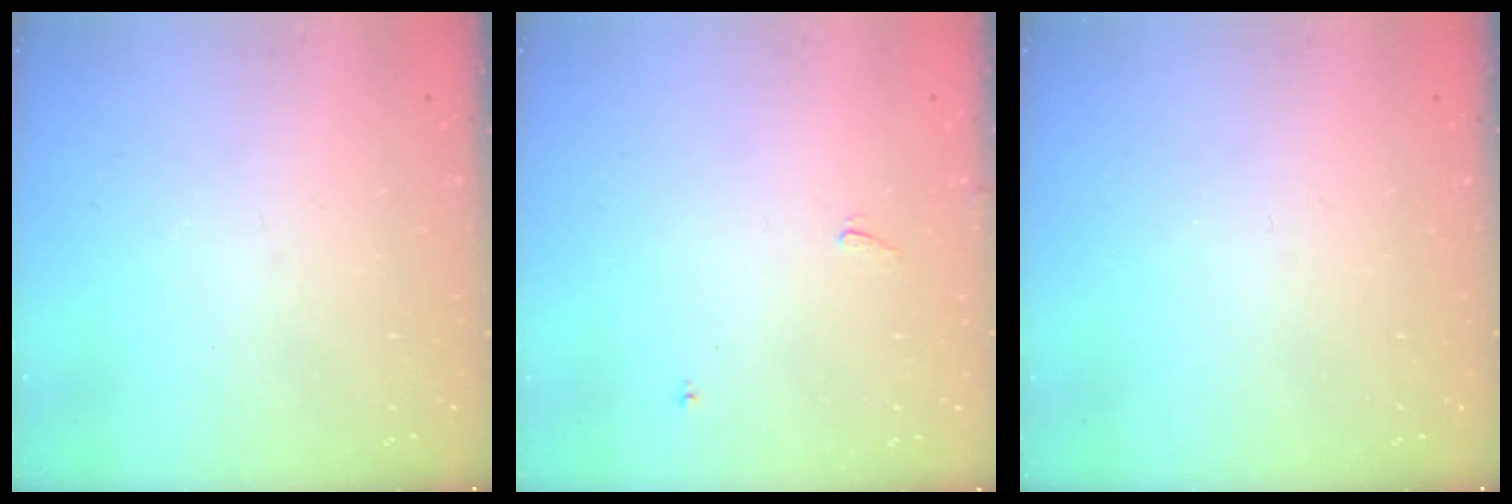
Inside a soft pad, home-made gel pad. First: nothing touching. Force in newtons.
{"total": 1.7, "press": 1.7, "slide": 0.3}
{"total": 0.0}